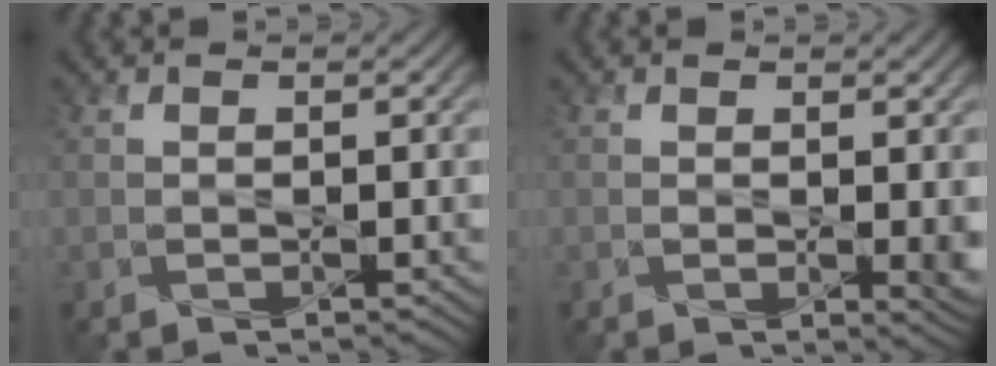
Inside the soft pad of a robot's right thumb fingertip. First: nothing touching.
{"total": 2.6, "force": [0.3, 0.5, 2.5], "torque": [-0.037, -0.005, 0.007]}